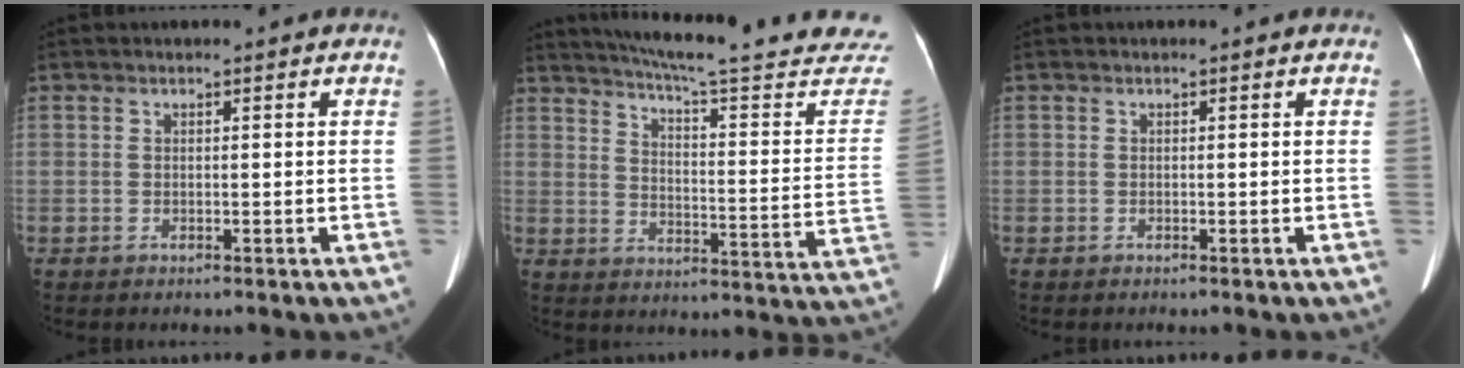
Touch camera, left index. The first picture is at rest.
{"total": 28.8, "force": [26.5, 1.8, 11.1], "torque": [-0.159, -0.106, 0.320]}
{"total": 0.0}